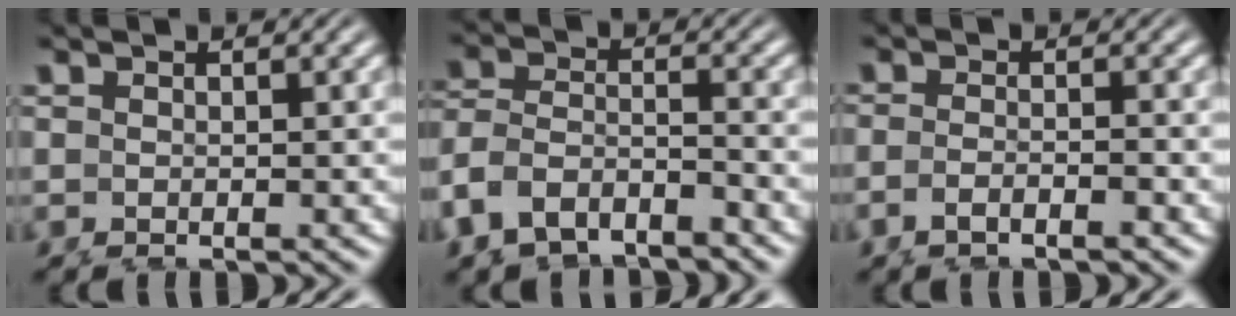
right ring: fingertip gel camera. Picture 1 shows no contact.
{"total": 9.0, "force": [-3.6, 8.0, 2.1], "torque": [-0.095, -0.041, -0.058]}
{"total": 2.4, "force": [-1.3, 1.0, 1.7], "torque": [-0.042, -0.013, -0.014]}